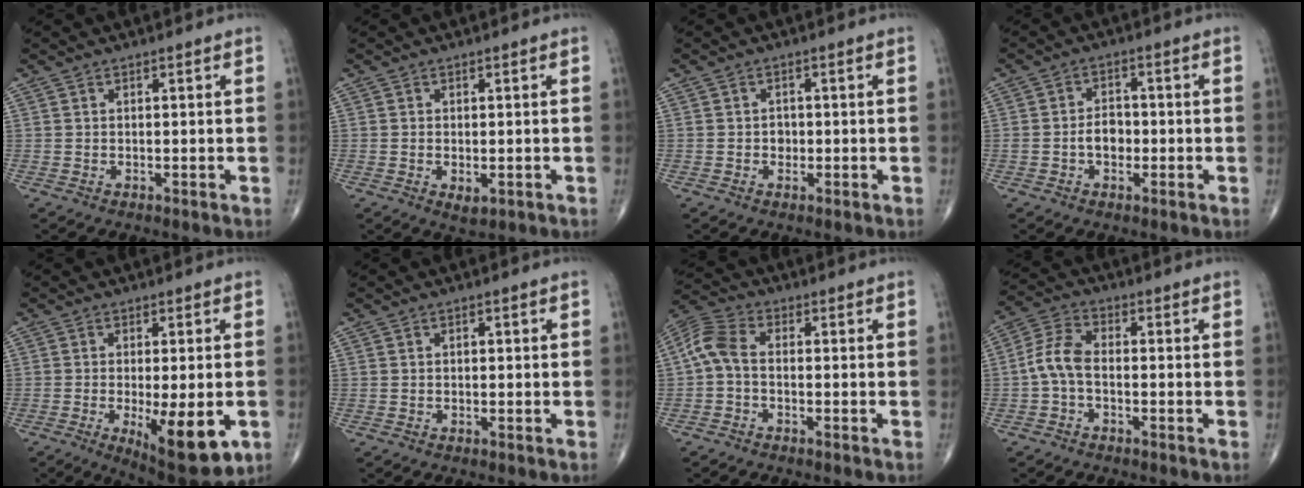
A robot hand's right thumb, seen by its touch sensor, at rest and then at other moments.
{"total": 2.2, "force": [-0.6, 1.1, 1.8], "torque": [-0.025, -0.003, -0.005]}
{"total": 1.6, "force": [-0.2, 1.4, 0.7], "torque": [-0.003, 0.005, -0.004]}
{"total": 4.1, "force": [-0.9, 2.9, 2.8], "torque": [-0.035, 0.014, -0.020]}
{"total": 12.9, "force": [-3.5, 4.1, 11.7], "torque": [-0.167, -0.020, -0.040]}
{"total": 0.8, "force": [0.2, 0.5, 0.6], "torque": [-0.006, 0.001, 0.001]}
{"total": 6.0, "force": [-0.7, 3.4, 4.9], "torque": [-0.108, 0.020, -0.028]}
{"total": 6.0, "force": [-1.2, 3.1, 4.9], "torque": [-0.106, 0.020, -0.035]}